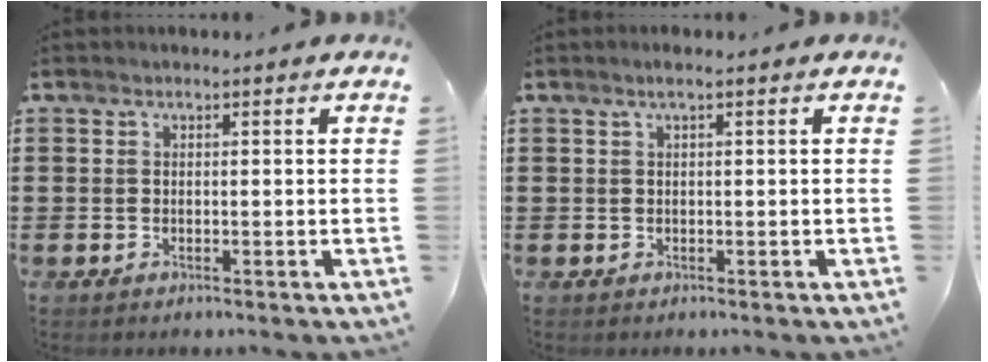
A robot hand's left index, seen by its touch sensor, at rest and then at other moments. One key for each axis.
{"total": 1.1, "fx": 0.4, "fy": 0.0, "fz": 1.0, "tx": -0.018, "ty": -0.001, "tz": 0.006}